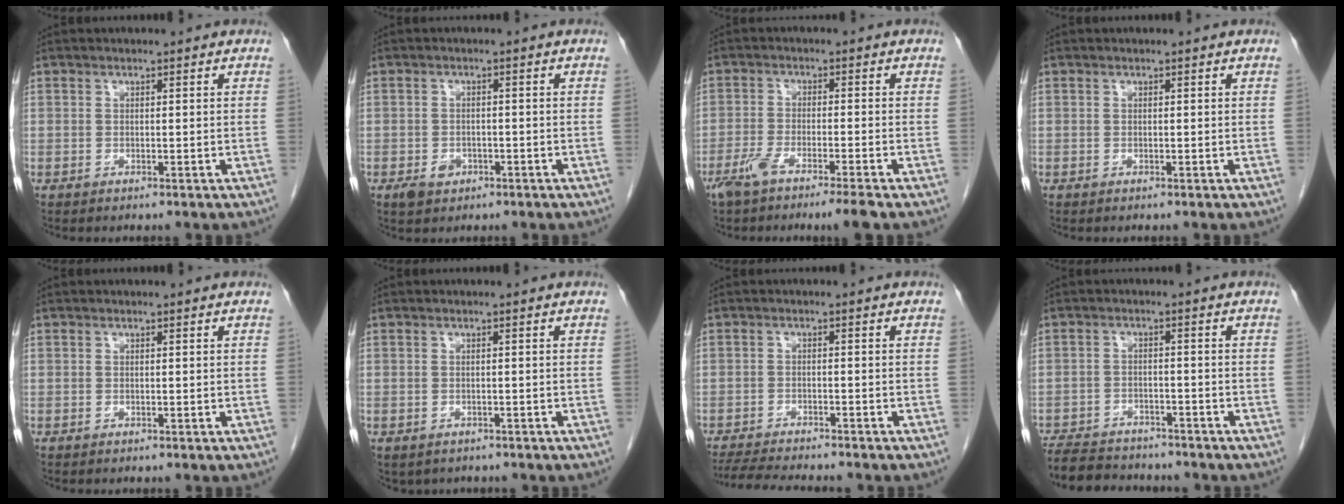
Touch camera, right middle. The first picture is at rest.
{"total": 2.6, "force": [-1.4, 1.9, 1.2], "torque": [-0.021, 0.002, -0.014]}
{"total": 6.5, "force": [-4.7, -0.2, 4.5], "torque": [-0.077, -0.009, -0.084]}
{"total": 0.0}
{"total": 0.0}
{"total": 3.0, "force": [-2.3, 1.9, 0.8], "torque": [-0.009, 0.000, -0.026]}
{"total": 9.0, "force": [-8.1, 0.5, 3.7], "torque": [-0.058, -0.016, -0.127]}
{"total": 9.2, "force": [-8.5, 2.6, 2.5], "torque": [-0.042, 0.000, -0.129]}